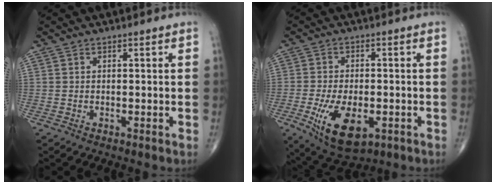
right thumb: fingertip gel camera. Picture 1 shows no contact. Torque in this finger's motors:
{"motor_torque": [-0.04, 0.21, 1.03, -0.32, 0.30]}